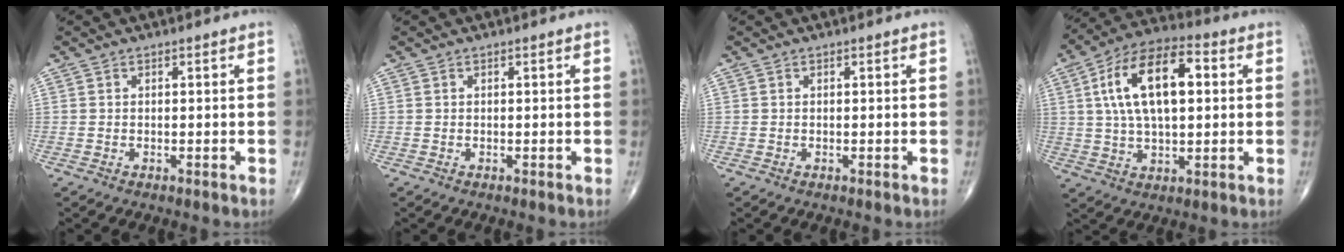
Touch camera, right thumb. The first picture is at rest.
{"total": 0.0}
{"total": 0.0}
{"total": 16.8, "force": [3.4, 8.1, 14.3], "torque": [-0.250, 0.021, 0.054]}